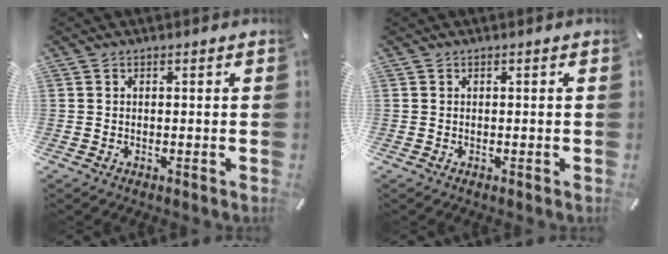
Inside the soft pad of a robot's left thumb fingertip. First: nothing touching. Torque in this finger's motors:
{"motor_torque": [-0.01, 0.00, -0.14, 0.13, -0.01]}